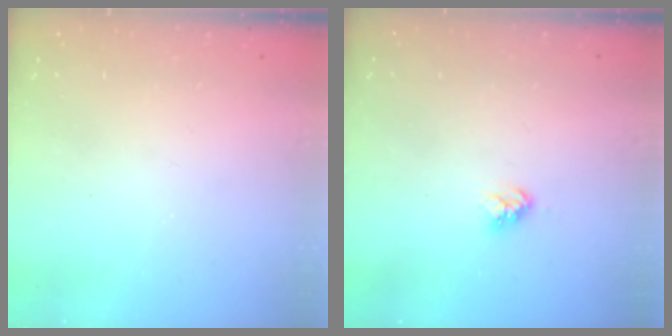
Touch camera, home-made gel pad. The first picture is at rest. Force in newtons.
{"total": 3.9, "press": 3.8, "slide": 0.5}